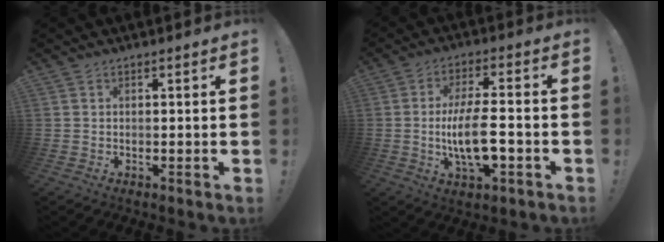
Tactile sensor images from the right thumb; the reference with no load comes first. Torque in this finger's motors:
{"motor_torque": [0.25, 0.81, 0.43, 0.55, 0.09]}